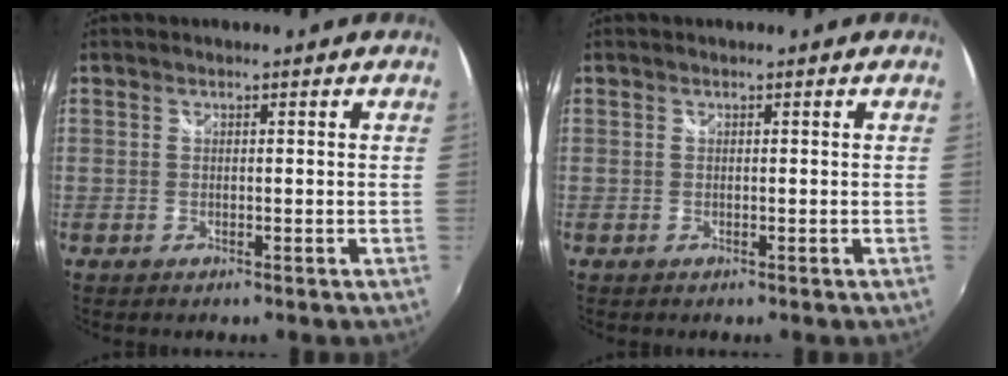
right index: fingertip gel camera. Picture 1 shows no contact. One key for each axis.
{"total": 0.0}